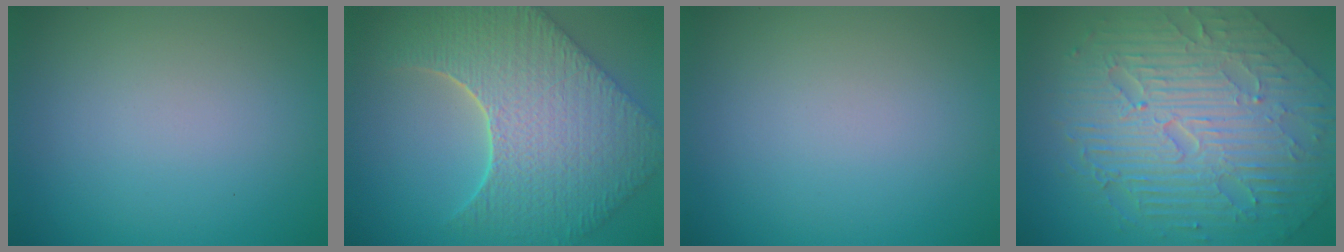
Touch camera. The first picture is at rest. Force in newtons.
{"total": 9.4, "press": 7.5, "slide": 5.6}
{"total": 0.0}
{"total": 10.3, "press": 6.8, "slide": 7.8}